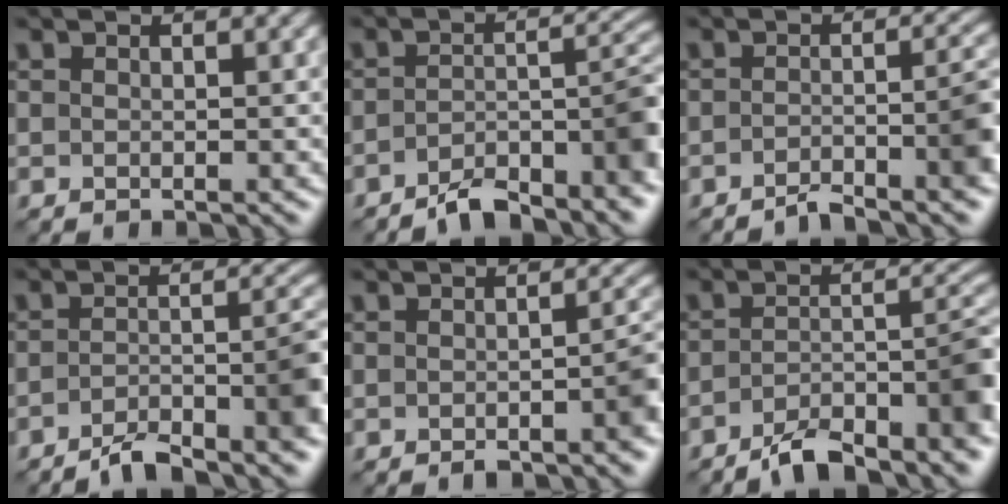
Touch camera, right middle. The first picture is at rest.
{"total": 6.9, "force": [-4.6, 2.0, 4.8], "torque": [-0.067, 0.009, -0.080]}
{"total": 4.8, "force": [-2.9, 1.1, 3.7], "torque": [-0.043, 0.007, -0.052]}
{"total": 6.2, "force": [-4.0, 1.5, 4.5], "torque": [-0.060, 0.008, -0.071]}
{"total": 3.0, "force": [-1.6, 0.7, 2.4], "torque": [-0.033, 0.005, -0.028]}
{"total": 8.1, "force": [-5.3, 2.2, 5.7], "torque": [-0.080, 0.007, -0.093]}